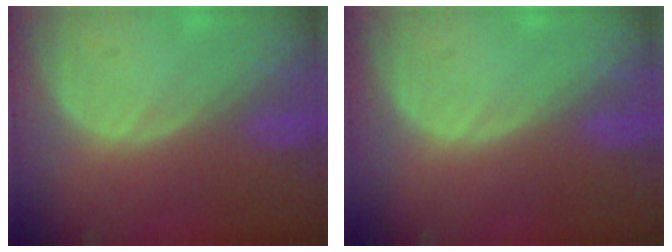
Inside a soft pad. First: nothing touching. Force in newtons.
{"total": 0.0}